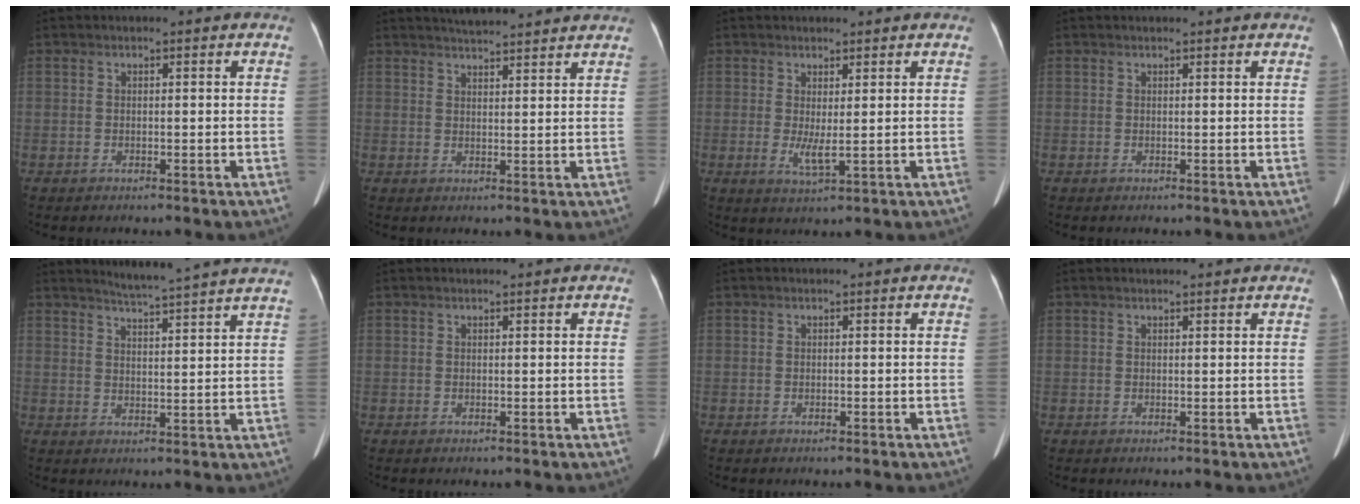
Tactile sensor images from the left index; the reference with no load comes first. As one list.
[{"total": 8.3, "force": [7.8, 0.2, 2.8], "torque": [-0.048, 0.024, 0.103]}, {"total": 2.8, "force": [0.4, 0.4, 2.8], "torque": [-0.053, -0.006, 0.016]}, {"total": 1.6, "force": [1.5, 0.2, 0.5], "torque": [-0.008, 0.017, 0.021]}, {"total": 12.1, "force": [11.2, -1.5, 4.2], "torque": [-0.074, -0.020, 0.138]}, {"total": 0.9, "force": [0.8, 0.0, 0.2], "torque": [-0.006, 0.008, 0.016]}, {"total": 0.0}, {"total": 3.1, "force": [3.0, 0.4, 0.9], "torque": [-0.013, 0.019, 0.037]}]